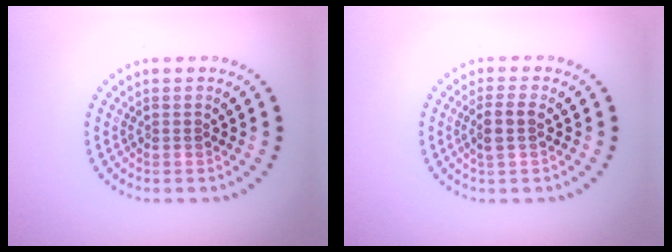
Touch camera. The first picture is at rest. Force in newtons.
{"total": 2.1, "press": 1.9, "slide": 0.8}